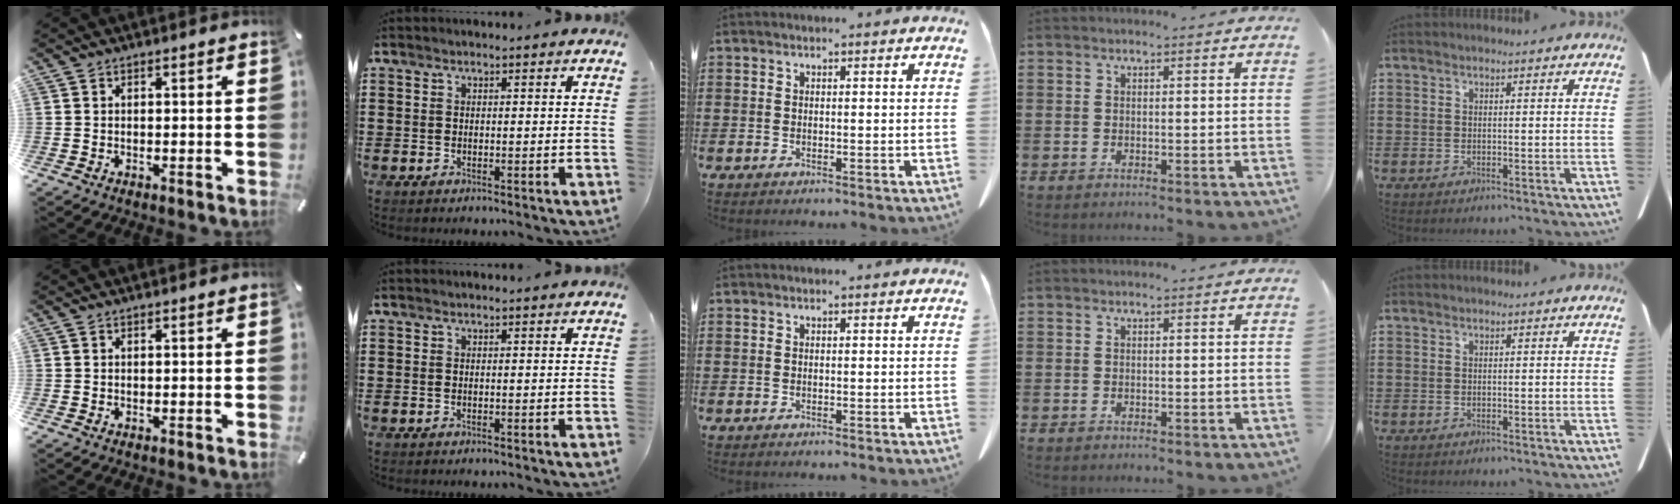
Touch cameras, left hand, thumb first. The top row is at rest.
{}